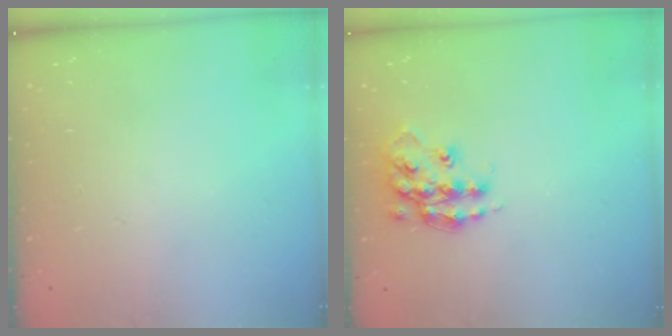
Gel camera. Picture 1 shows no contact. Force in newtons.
{"total": 13.4, "press": 13.4, "slide": 0.9}